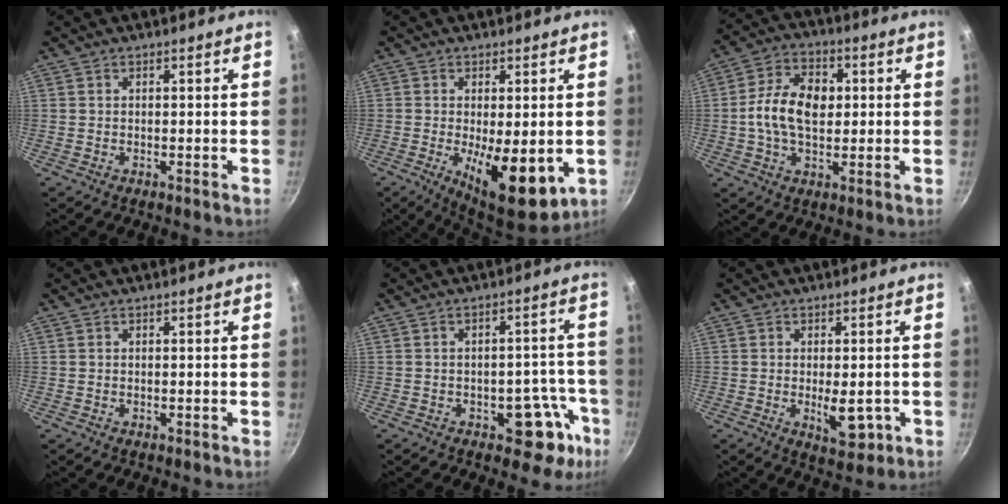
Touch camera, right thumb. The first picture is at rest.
{"total": 12.6, "force": [-2.8, 4.8, 11.4], "torque": [-0.161, -0.026, -0.024]}
{"total": 12.1, "force": [0.6, 7.8, 9.2], "torque": [-0.158, 0.015, 0.007]}
{"total": 0.0}
{"total": 9.3, "force": [-4.4, 5.1, 6.4], "torque": [-0.037, 0.041, -0.049]}
{"total": 6.0, "force": [-1.3, 2.8, 5.1], "torque": [-0.061, -0.008, -0.009]}